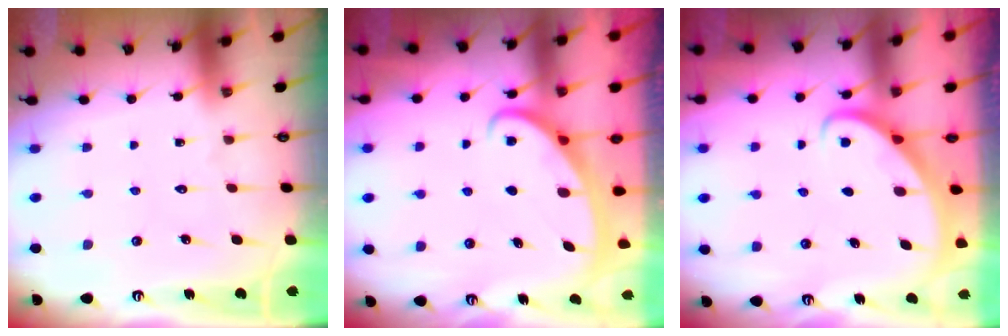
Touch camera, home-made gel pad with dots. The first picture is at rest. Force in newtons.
{"total": 2.7, "press": 2.7, "slide": 0.4}
{"total": 2.8, "press": 2.8, "slide": 0.2}